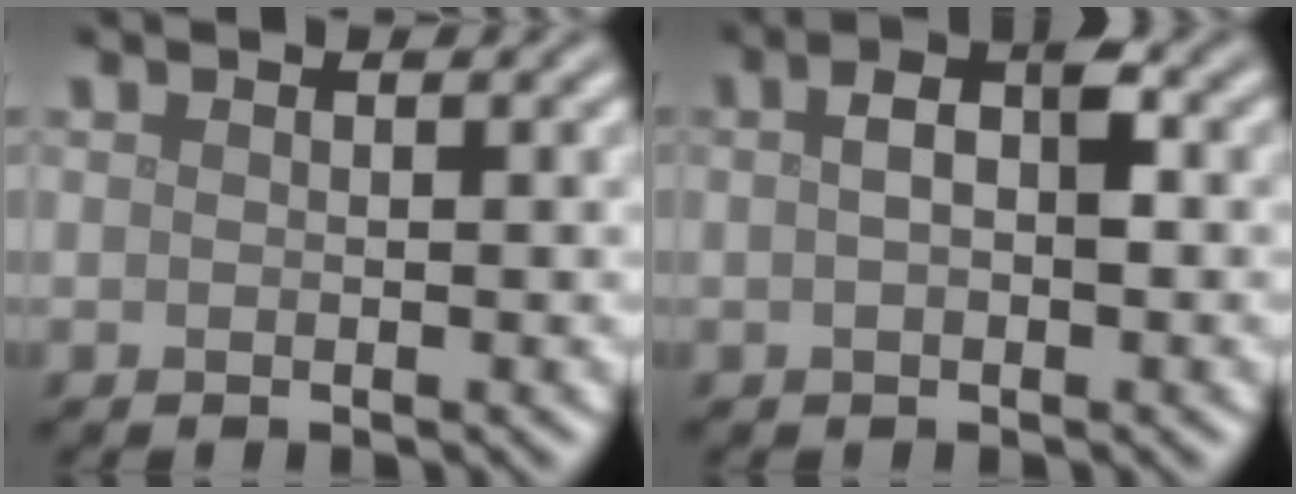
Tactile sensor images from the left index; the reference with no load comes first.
{"total": 3.4, "force": [0.4, 1.7, 3.0], "torque": [-0.054, 0.007, 0.002]}